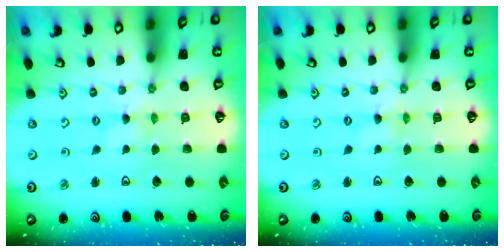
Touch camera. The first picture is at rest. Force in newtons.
{"total": 0.0}